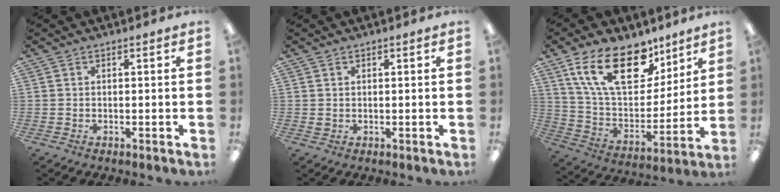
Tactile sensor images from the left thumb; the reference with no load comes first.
{"total": 0.8, "force": [0.4, 0.6, 0.3], "torque": [-0.007, 0.004, 0.006]}
{"total": 21.8, "force": [12.7, 11.5, 13.5], "torque": [-0.246, -0.051, 0.227]}